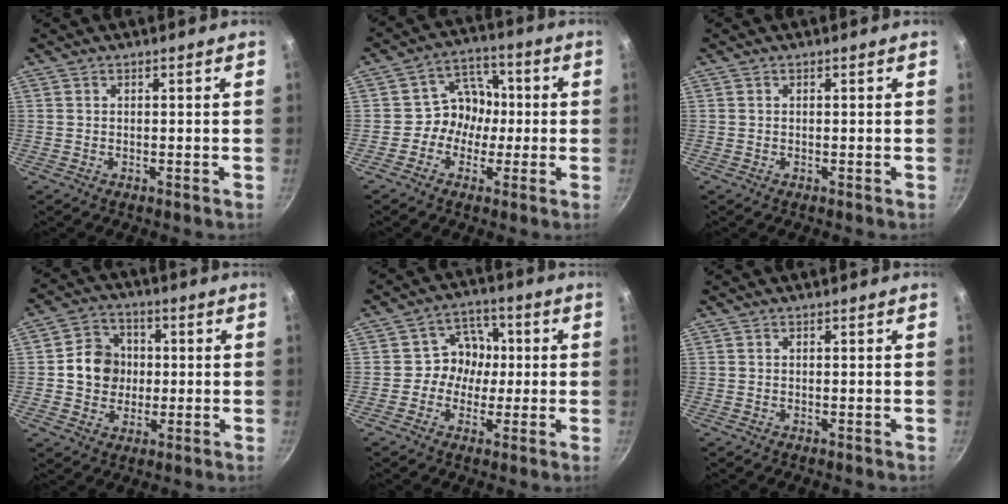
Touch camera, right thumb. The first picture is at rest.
{"total": 8.1, "force": [-0.9, 7.1, 3.6], "torque": [-0.008, 0.026, -0.028]}
{"total": 0.0}
{"total": 9.5, "force": [0.3, 8.5, 4.3], "torque": [-0.036, 0.011, -0.004]}
{"total": 7.3, "force": [-0.2, 6.7, 3.0], "torque": [0.004, 0.016, -0.017]}
{"total": 0.0}